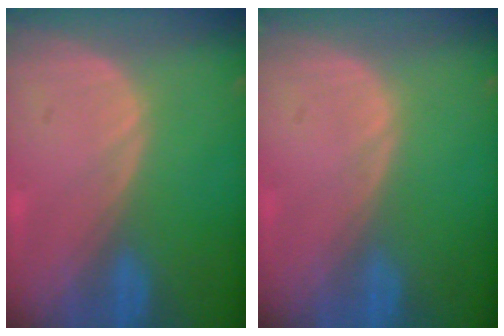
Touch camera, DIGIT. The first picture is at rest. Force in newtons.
{"total": 0.0}